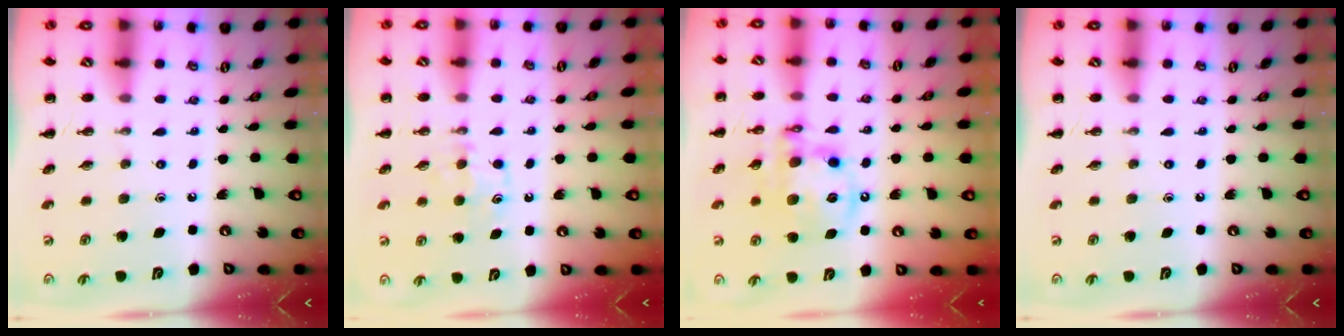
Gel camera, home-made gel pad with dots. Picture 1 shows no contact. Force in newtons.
{"total": 5.1, "press": 4.8, "slide": 1.6}
{"total": 12.8, "press": 12.5, "slide": 3.0}
{"total": 0.0}